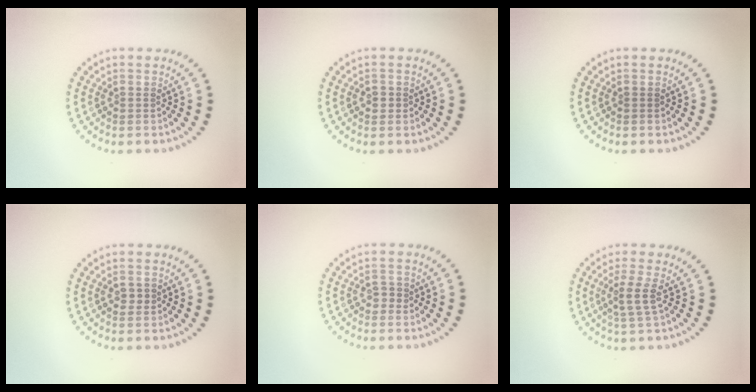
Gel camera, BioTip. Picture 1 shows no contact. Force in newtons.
{"total": 1.0, "press": 0.9, "slide": 0.3}
{"total": 0.0}
{"total": 1.0, "press": 1.0, "slide": 0.1}
{"total": 1.0, "press": 0.9, "slide": 0.4}
{"total": 2.3, "press": 1.7, "slide": 1.5}